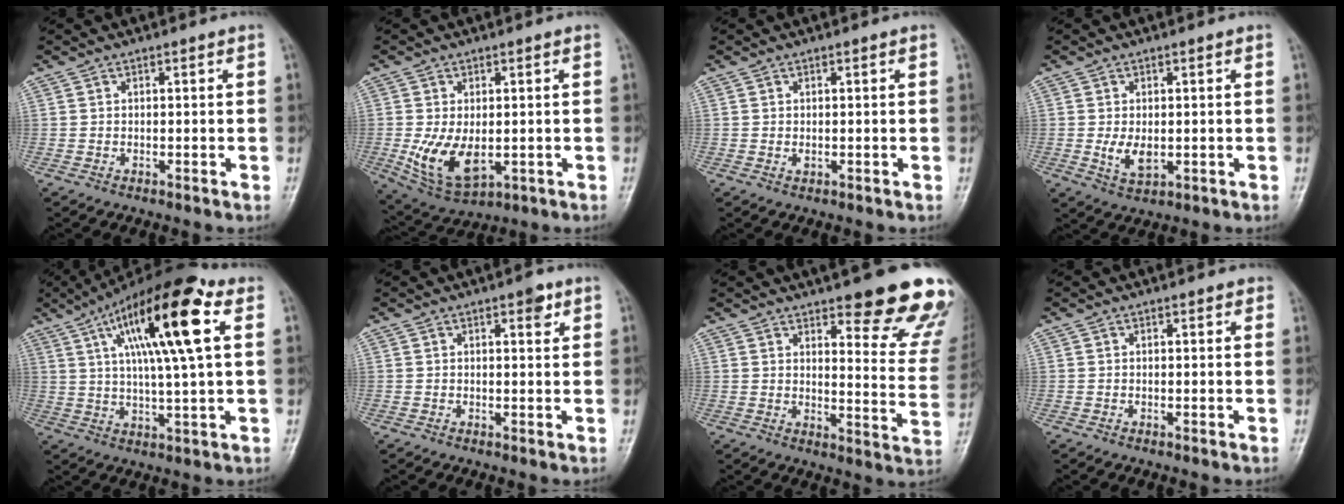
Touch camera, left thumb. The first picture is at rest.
{"total": 9.5, "force": [-1.1, 5.6, 7.6], "torque": [-0.138, -0.016, -0.004]}
{"total": 0.8, "force": [0.1, 0.5, 0.6], "torque": [-0.009, -0.001, 0.004]}
{"total": 4.3, "force": [-0.3, 2.6, 3.4], "torque": [-0.059, -0.010, 0.002]}
{"total": 18.7, "force": [6.3, 4.1, 17.1], "torque": [-0.291, 0.006, 0.097]}
{"total": 2.5, "force": [1.4, 1.0, 1.8], "torque": [-0.018, -0.005, 0.017]}
{"total": 19.0, "force": [13.8, 4.8, 12.2], "torque": [-0.112, -0.084, 0.163]}
{"total": 0.8, "force": [0.5, 0.4, 0.5], "torque": [-0.005, -0.002, 0.003]}